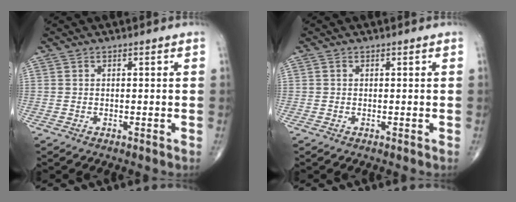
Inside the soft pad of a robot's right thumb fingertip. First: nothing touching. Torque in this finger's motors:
{"motor_torque": [-0.27, -0.03, -0.19, 0.00, 0.01]}